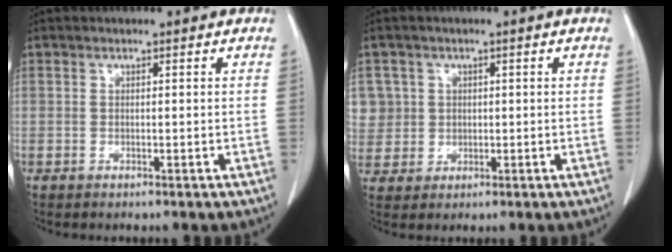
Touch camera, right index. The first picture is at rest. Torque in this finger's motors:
{"motor_torque": [0.30, 0.35, 0.03, 0.03]}